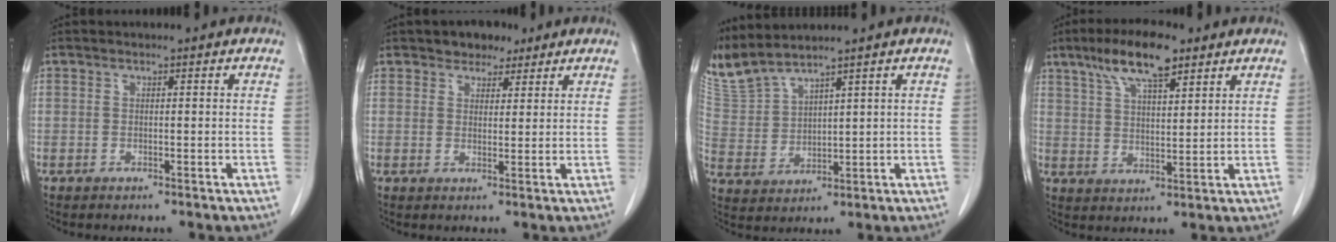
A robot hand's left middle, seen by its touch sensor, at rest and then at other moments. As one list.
[{"total": 3.9, "force": [2.9, 2.3, 1.3], "torque": [-0.018, 0.007, 0.047]}, {"total": 6.3, "force": [6.1, -0.4, 1.6], "torque": [-0.055, 0.005, 0.143]}, {"total": 10.2, "force": [6.7, 2.5, 7.3], "torque": [-0.135, 0.014, 0.119]}]